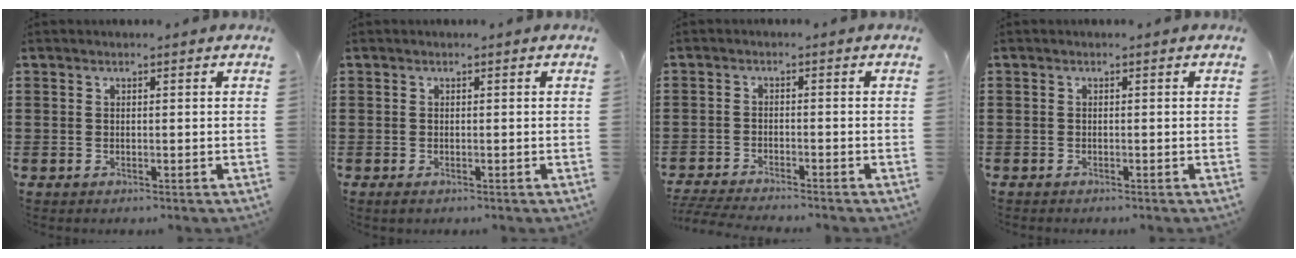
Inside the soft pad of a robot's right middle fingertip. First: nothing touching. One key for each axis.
{"total": 0.6, "fx": -0.5, "fy": 0.4, "fz": 0.2, "tx": -0.004, "ty": -0.001, "tz": -0.009}
{"total": 3.5, "fx": -3.5, "fy": 0.1, "fz": 0.6, "tx": -0.025, "ty": -0.006, "tz": -0.077}
{"total": 0.6, "fx": -0.6, "fy": 0.2, "fz": 0.0, "tx": 0.000, "ty": 0.001, "tz": -0.014}